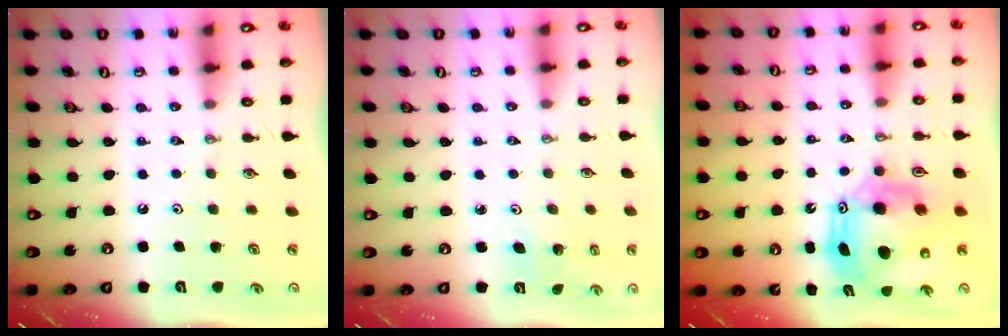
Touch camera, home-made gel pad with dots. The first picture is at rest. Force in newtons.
{"total": 2.6, "press": 2.6, "slide": 0.2}
{"total": 14.7, "press": 14.6, "slide": 1.6}